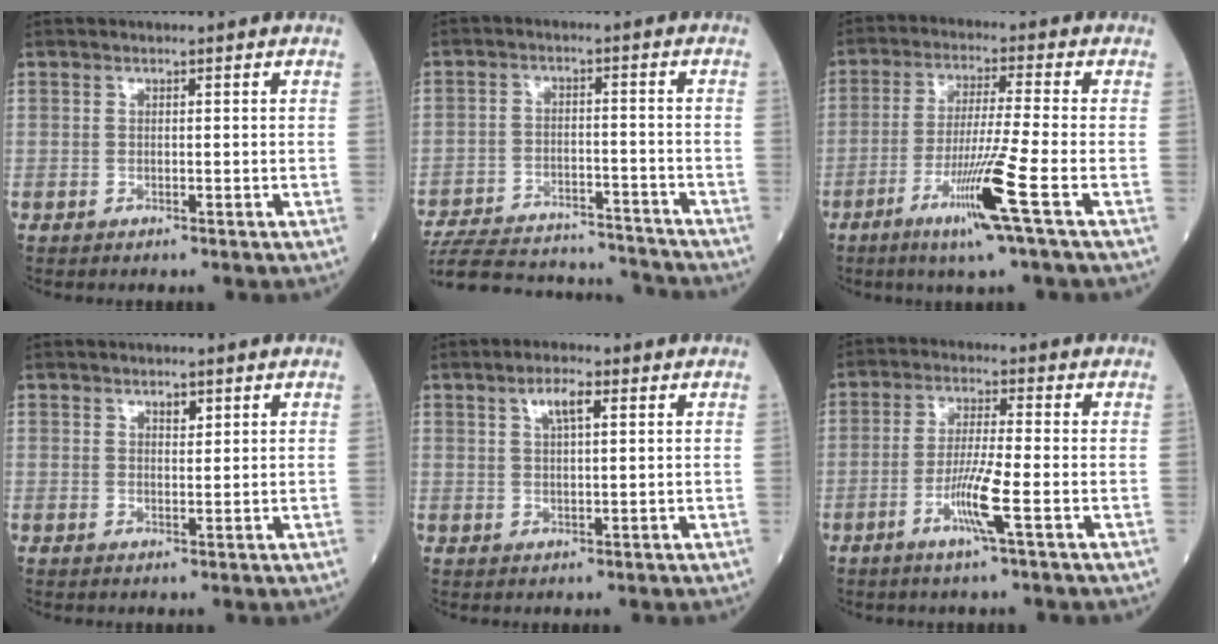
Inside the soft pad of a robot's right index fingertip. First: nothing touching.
{"total": 20.2, "force": [-19.1, 3.7, 5.6], "torque": [-0.130, -0.010, -0.276]}
{"total": 9.8, "force": [-4.5, -1.7, 8.5], "torque": [-0.160, -0.024, -0.088]}
{"total": 1.6, "force": [1.0, 0.6, 1.0], "torque": [-0.014, -0.002, 0.016]}
{"total": 3.8, "force": [1.8, 0.9, 3.2], "torque": [-0.063, 0.005, 0.032]}
{"total": 6.3, "force": [-2.5, -0.6, 5.7], "torque": [-0.113, -0.010, -0.051]}